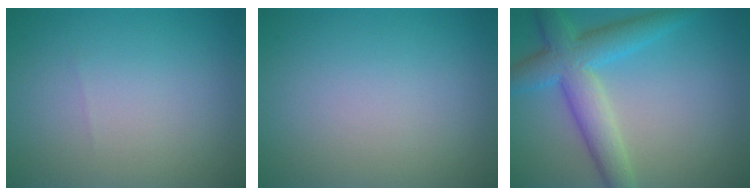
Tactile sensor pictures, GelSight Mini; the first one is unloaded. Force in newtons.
{"total": 0.0}
{"total": 6.2, "press": 6.2, "slide": 0.3}